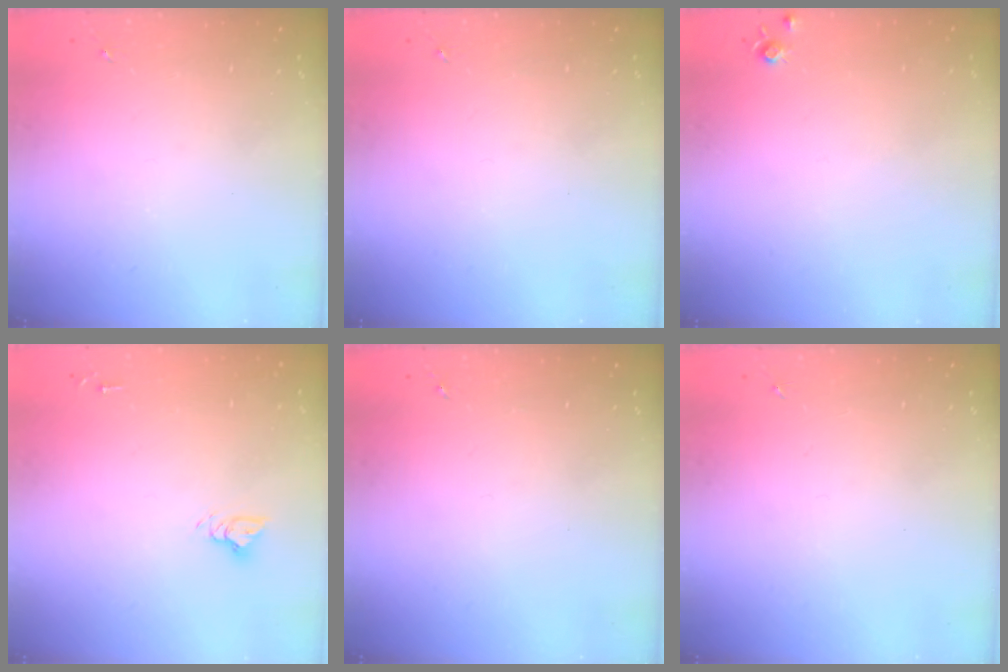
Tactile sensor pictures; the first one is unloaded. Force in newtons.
{"total": 0.0}
{"total": 5.1, "press": 5.1, "slide": 0.7}
{"total": 4.8, "press": 4.8, "slide": 0.4}
{"total": 0.0}
{"total": 0.0}